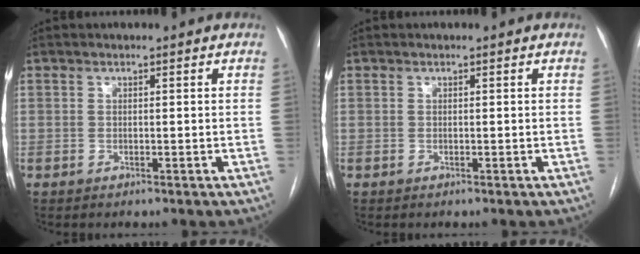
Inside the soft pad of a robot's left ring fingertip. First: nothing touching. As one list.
[{"total": 0.0}]